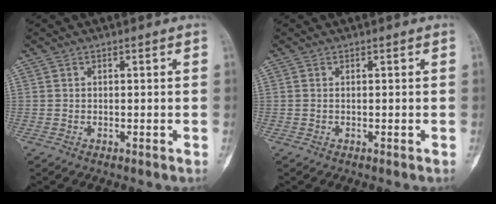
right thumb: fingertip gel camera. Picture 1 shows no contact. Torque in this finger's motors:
{"motor_torque": [-0.21, -0.22, 0.15, 0.15, -0.04]}